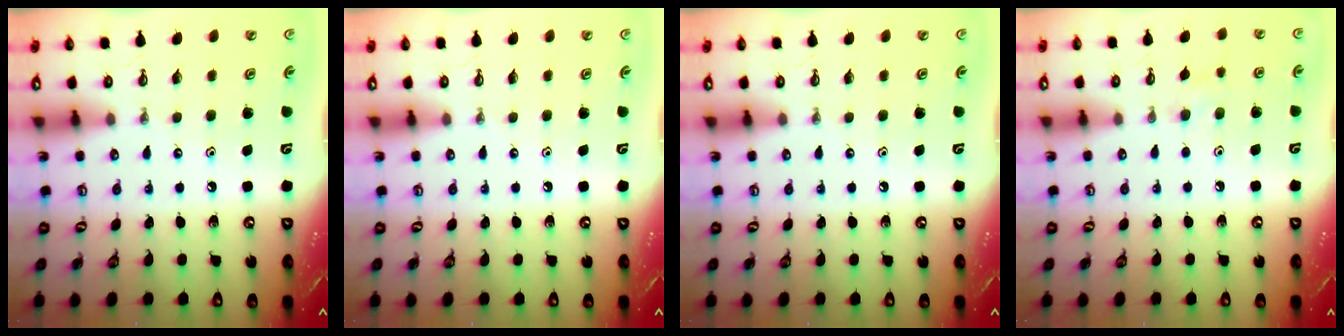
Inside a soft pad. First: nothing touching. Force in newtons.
{"total": 0.0}
{"total": 0.0}
{"total": 5.3, "press": 5.1, "slide": 1.4}